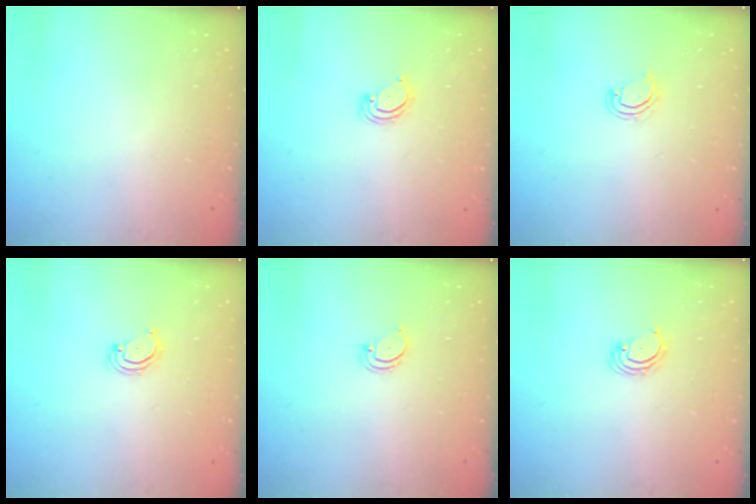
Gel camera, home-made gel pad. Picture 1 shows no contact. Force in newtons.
{"total": 2.9, "press": 2.9, "slide": 0.3}
{"total": 3.5, "press": 3.4, "slide": 0.3}
{"total": 2.5, "press": 2.5, "slide": 0.3}
{"total": 1.9, "press": 1.9, "slide": 0.2}
{"total": 2.7, "press": 2.7, "slide": 0.3}